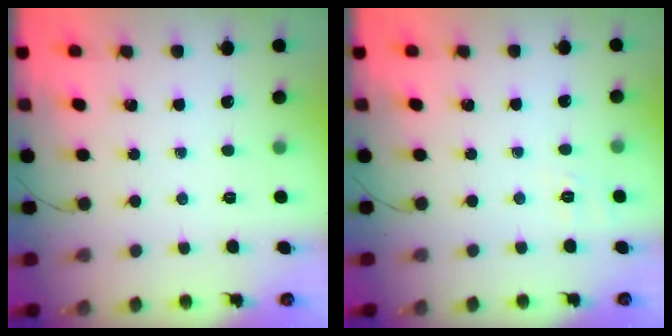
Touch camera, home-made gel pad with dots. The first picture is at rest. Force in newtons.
{"total": 1.9, "press": 0.5, "slide": 1.8}